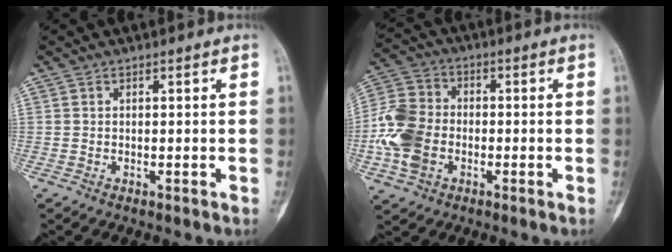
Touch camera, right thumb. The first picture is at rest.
{"total": 11.7, "force": [-2.8, 8.8, 7.2], "torque": [-0.142, 0.021, -0.059]}